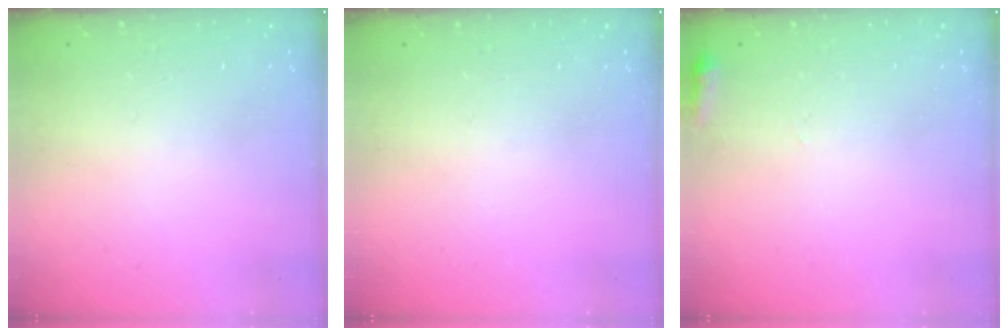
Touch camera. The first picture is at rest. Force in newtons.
{"total": 0.0}
{"total": 5.7, "press": 5.7, "slide": 1.0}